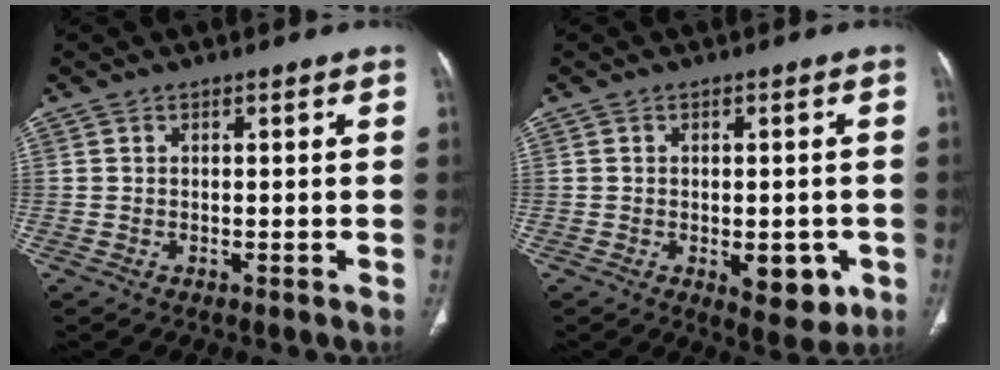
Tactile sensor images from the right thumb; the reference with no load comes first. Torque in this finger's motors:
{"motor_torque": [0.95, 1.12, -0.16, 0.06, 0.21]}